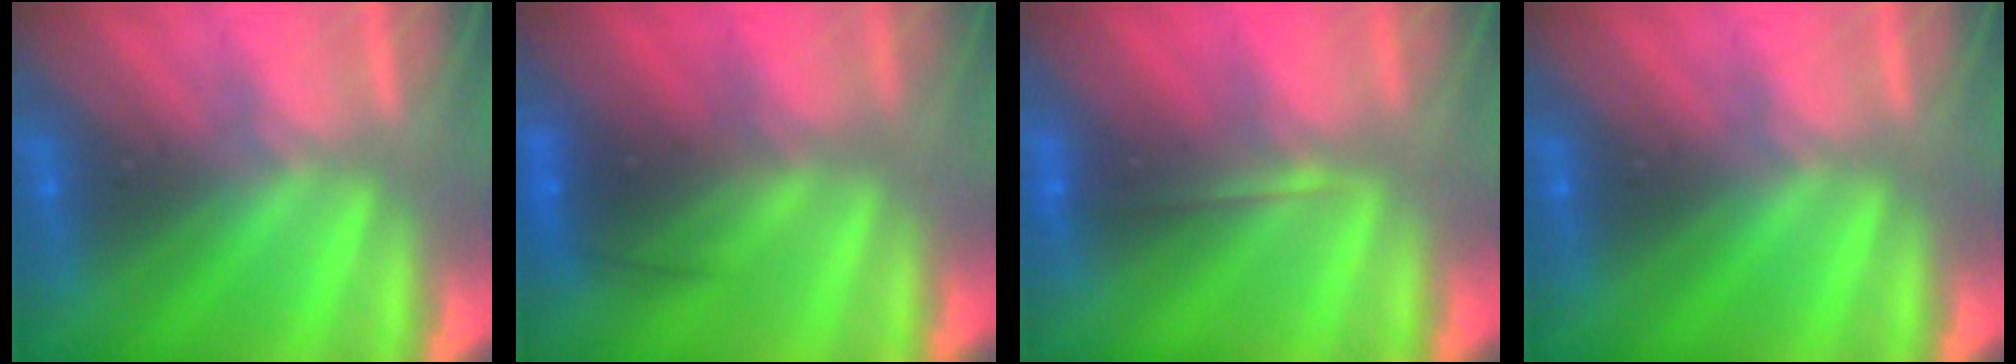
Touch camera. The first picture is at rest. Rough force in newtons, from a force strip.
{"total": 6.1}
{"total": 2.0}
{"total": 0.0}